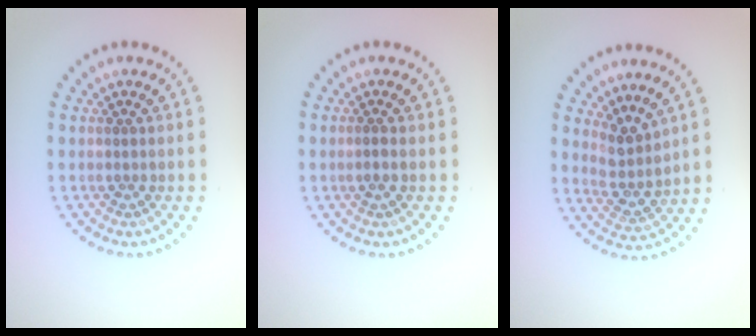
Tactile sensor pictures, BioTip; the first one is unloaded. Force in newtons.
{"total": 0.5, "press": 0.3, "slide": 0.4}
{"total": 2.7, "press": 2.0, "slide": 1.8}